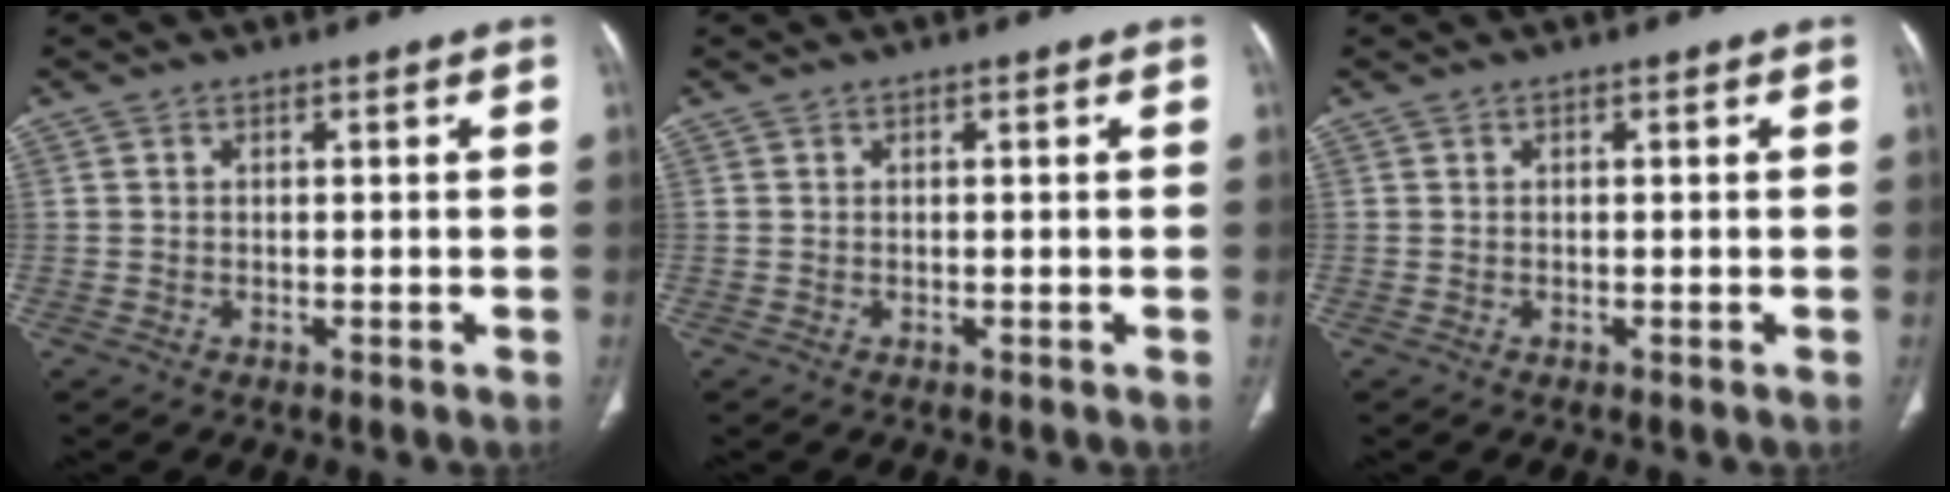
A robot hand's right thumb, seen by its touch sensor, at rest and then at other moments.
{"total": 0.0}
{"total": 0.0}